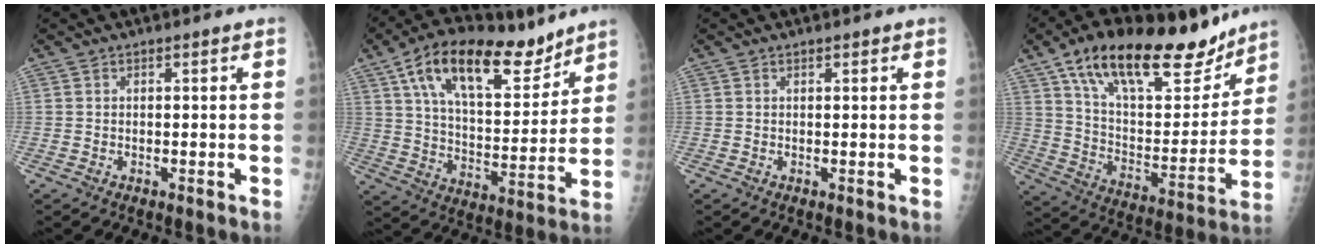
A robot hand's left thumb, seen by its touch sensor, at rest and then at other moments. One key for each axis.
{"total": 20.7, "fx": 12.9, "fy": 9.3, "fz": 13.3, "tx": -0.189, "ty": -0.045, "tz": 0.224}
{"total": 0.6, "fx": 0.5, "fy": 0.3, "fz": 0.4, "tx": -0.005, "ty": -0.001, "tz": 0.004}
{"total": 26.9, "fx": 18.2, "fy": 10.8, "fz": 16.5, "tx": -0.224, "ty": -0.047, "tz": 0.300}